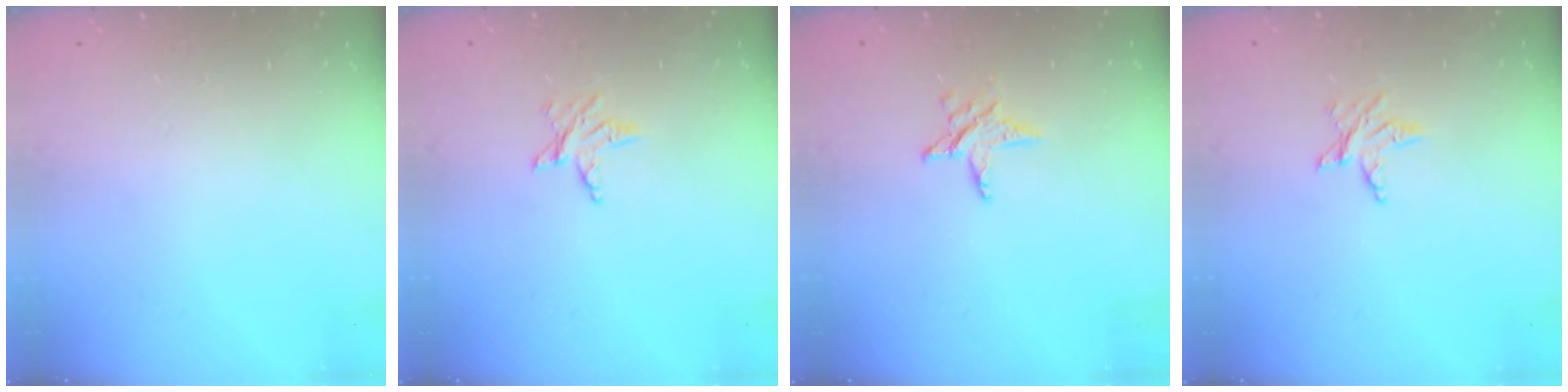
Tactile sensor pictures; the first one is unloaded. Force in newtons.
{"total": 3.4, "press": 3.3, "slide": 0.5}
{"total": 4.8, "press": 4.7, "slide": 0.5}
{"total": 3.4, "press": 3.3, "slide": 0.5}